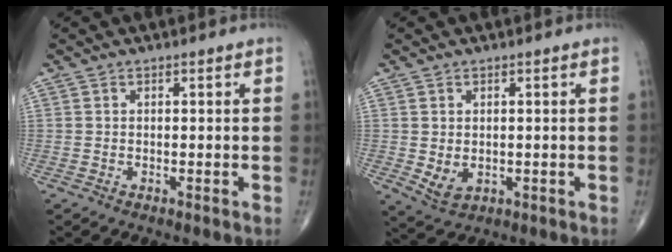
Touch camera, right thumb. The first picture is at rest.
{"total": 3.6, "force": [-0.1, 2.4, 2.7], "torque": [-0.039, -0.005, 0.012]}